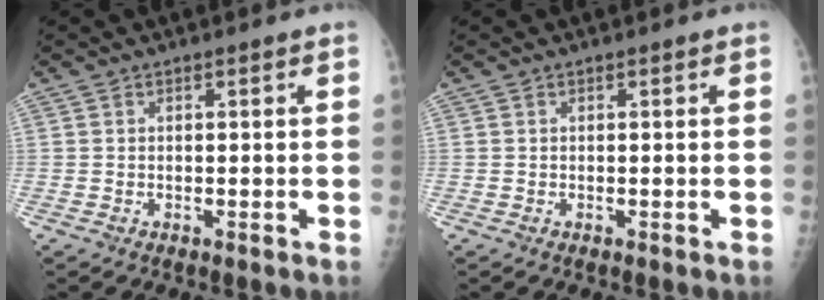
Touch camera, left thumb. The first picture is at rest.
{"total": 0.0}